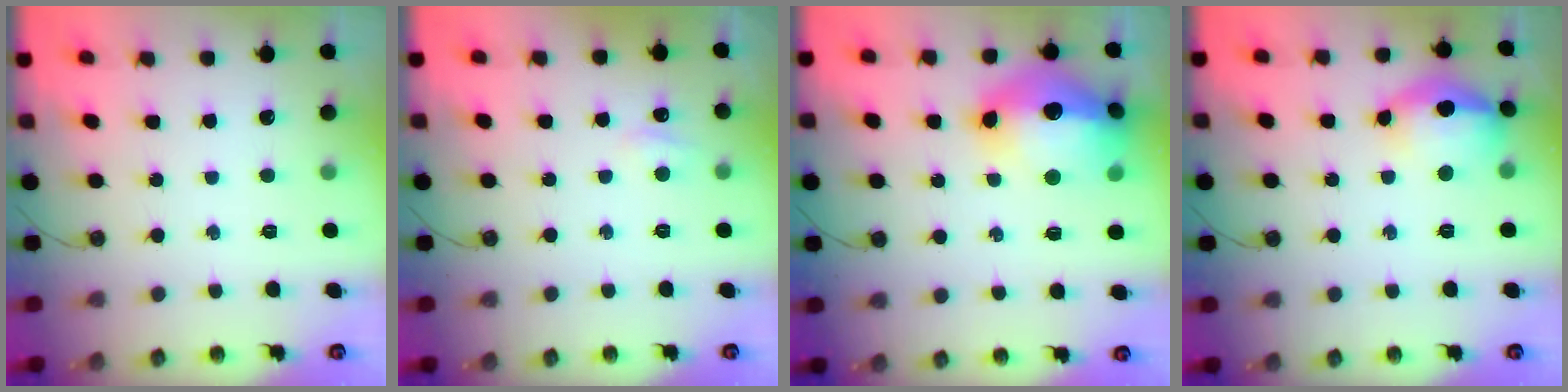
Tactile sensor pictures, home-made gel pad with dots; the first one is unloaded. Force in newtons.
{"total": 4.0, "press": 4.0, "slide": 0.6}
{"total": 20.3, "press": 20.2, "slide": 1.9}
{"total": 20.4, "press": 16.5, "slide": 12.0}